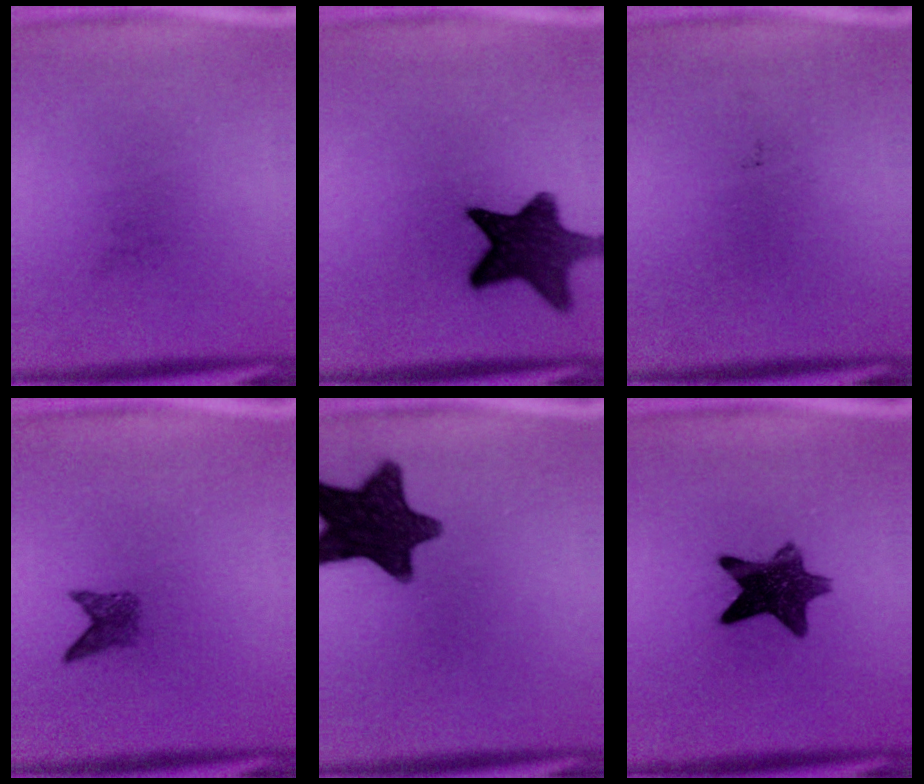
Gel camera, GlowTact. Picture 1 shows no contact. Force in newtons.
{"total": 12.4}
{"total": 0.0}
{"total": 2.1}
{"total": 13.6}
{"total": 10.6}